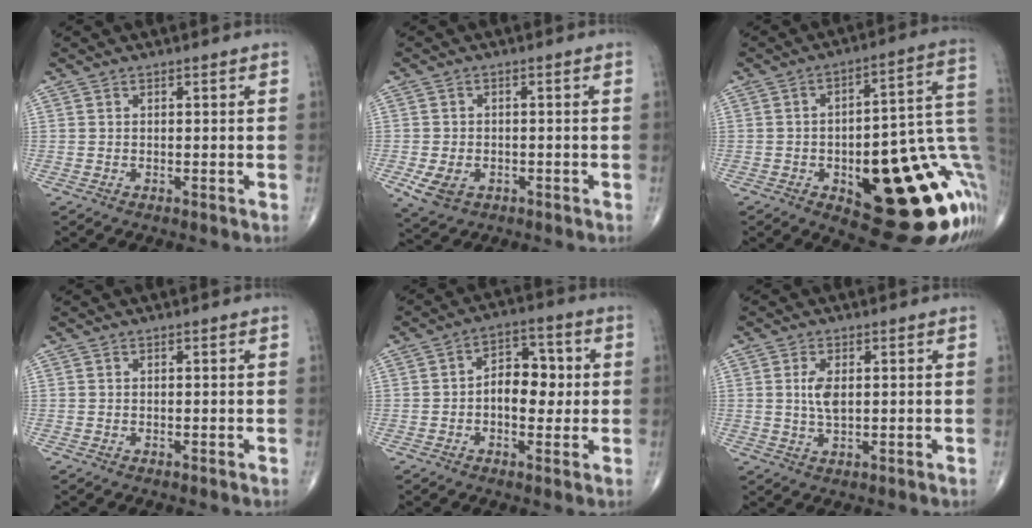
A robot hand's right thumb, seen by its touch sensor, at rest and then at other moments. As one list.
[{"total": 5.3, "force": [-1.9, 3.8, 3.1], "torque": [-0.057, 0.003, -0.026]}, {"total": 27.1, "force": [-6.3, 10.0, 24.4], "torque": [-0.251, 0.030, -0.069]}, {"total": 0.0}, {"total": 8.8, "force": [-0.1, 5.6, 6.8], "torque": [-0.068, 0.021, -0.008]}, {"total": 4.0, "force": [0.7, 1.8, 3.5], "torque": [-0.071, -0.006, 0.015]}]